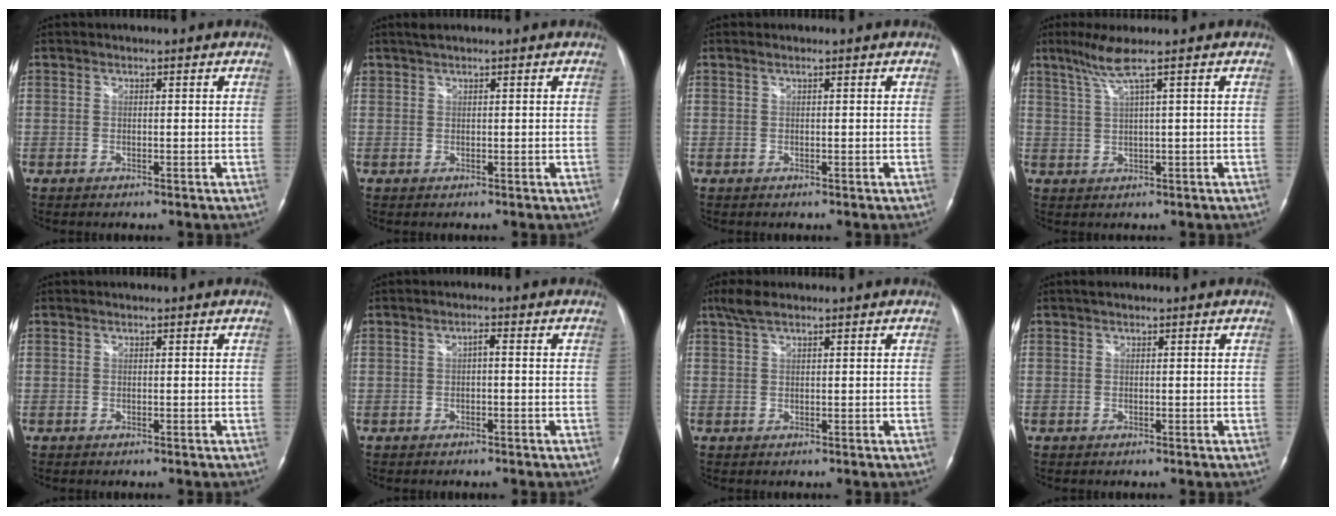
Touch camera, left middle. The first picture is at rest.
{"total": 1.2, "force": [1.0, 0.0, 0.6], "torque": [-0.017, 0.015, 0.024]}
{"total": 0.0}
{"total": 3.9, "force": [2.3, -1.1, 3.0], "torque": [-0.070, 0.004, 0.050]}
{"total": 0.0}
{"total": 1.1, "force": [-0.1, 0.2, 1.1], "torque": [-0.019, 0.003, -0.003]}
{"total": 2.8, "force": [2.1, 0.6, 1.8], "torque": [-0.046, 0.013, 0.045]}
{"total": 0.6, "force": [0.5, 0.1, 0.3], "torque": [-0.012, 0.015, 0.011]}